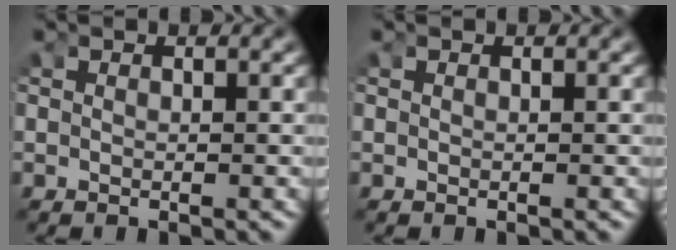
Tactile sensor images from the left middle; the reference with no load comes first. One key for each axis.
{"total": 0.0}